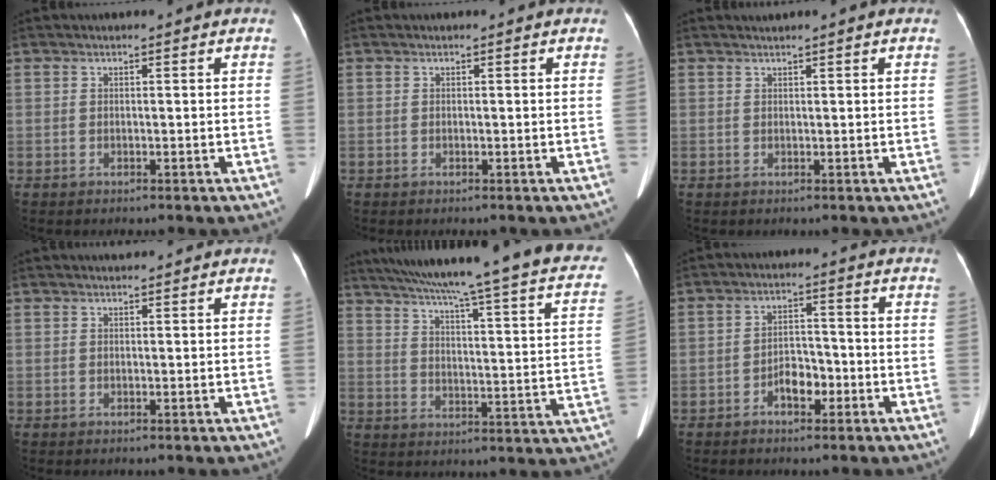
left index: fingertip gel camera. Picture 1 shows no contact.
{"total": 0.0}
{"total": 1.0, "force": [0.8, -0.2, 0.6], "torque": [-0.014, 0.011, 0.019]}
{"total": 0.9, "force": [0.9, 0.1, 0.2], "torque": [-0.009, 0.007, 0.016]}
{"total": 30.7, "force": [25.0, 2.4, 17.6], "torque": [-0.227, -0.043, 0.305]}
{"total": 4.2, "force": [-2.2, 2.1, 2.8], "torque": [-0.049, 0.010, -0.039]}